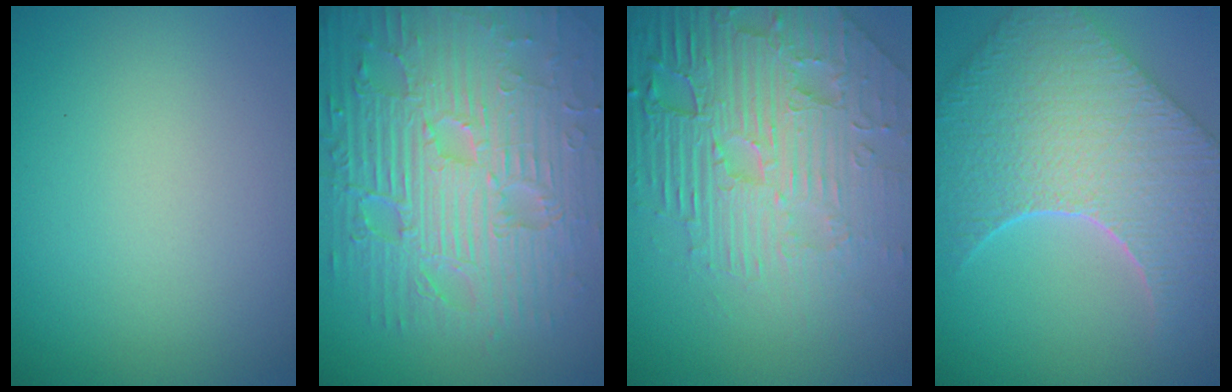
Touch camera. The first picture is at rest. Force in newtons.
{"total": 11.7, "press": 7.6, "slide": 8.9}
{"total": 8.8, "press": 6.3, "slide": 6.2}
{"total": 9.4, "press": 7.5, "slide": 5.6}